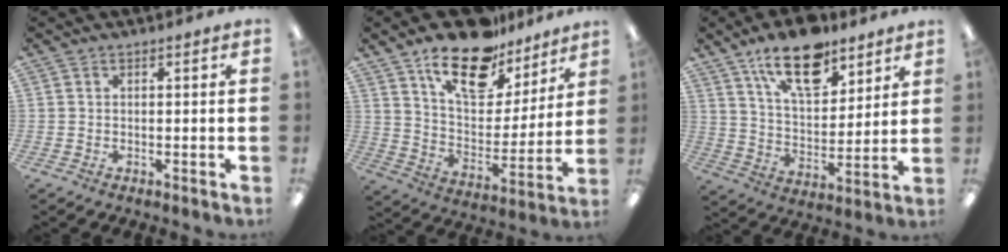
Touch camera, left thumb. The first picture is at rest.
{"total": 18.7, "force": [13.2, 9.2, 9.5], "torque": [-0.157, -0.078, 0.230]}
{"total": 16.7, "force": [11.4, 7.6, 9.6], "torque": [-0.148, -0.054, 0.196]}